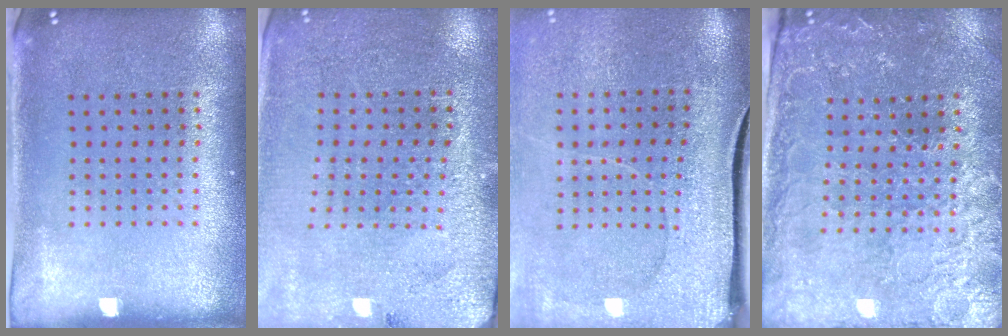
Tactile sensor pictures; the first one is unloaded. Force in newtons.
{"total": 2.8, "press": 2.8, "slide": 0.2}
{"total": 4.1, "press": 3.3, "slide": 2.4}
{"total": 1.7, "press": 1.7, "slide": 0.3}